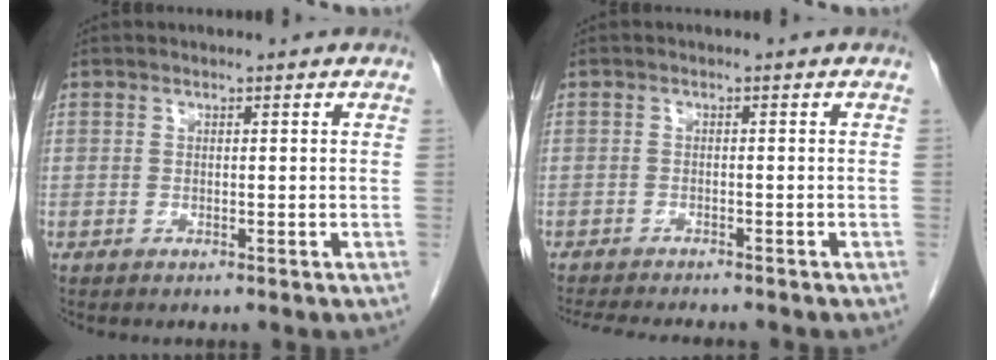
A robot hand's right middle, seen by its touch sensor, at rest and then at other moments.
{"total": 8.4, "force": [-7.6, 1.3, 3.5], "torque": [-0.049, -0.012, -0.109]}